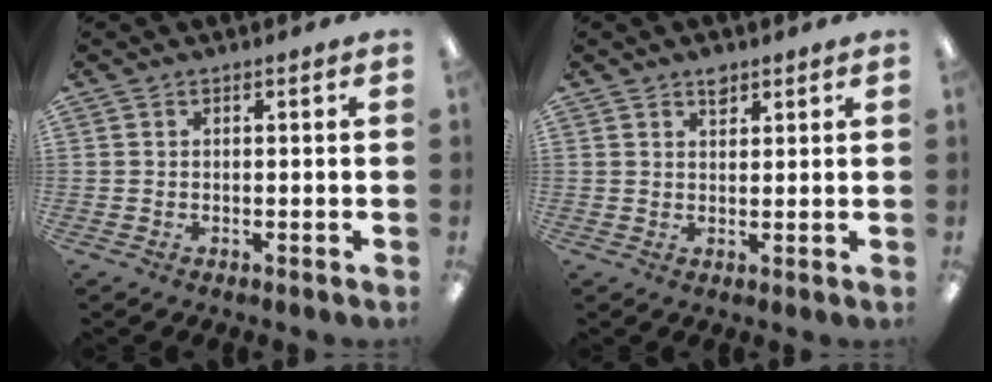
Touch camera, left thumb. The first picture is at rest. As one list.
[{"total": 2.9, "force": [2.1, 1.6, 1.3], "torque": [-0.004, -0.008, 0.033]}]